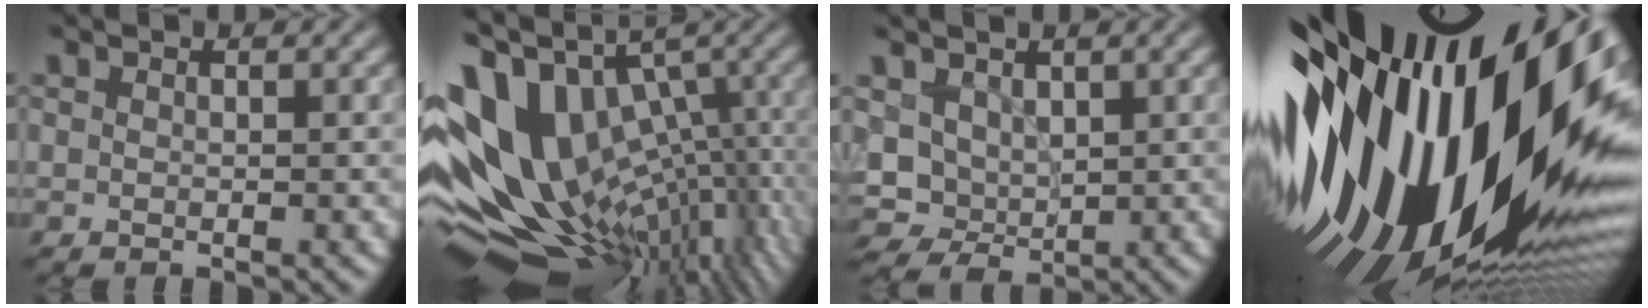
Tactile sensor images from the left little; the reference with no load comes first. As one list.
[{"total": 16.3, "force": [1.1, 9.7, 13.1], "torque": [-0.220, 0.005, 0.031]}, {"total": 4.2, "force": [0.6, 3.5, 2.3], "torque": [-0.037, -0.007, 0.014]}, {"total": 21.2, "force": [-1.0, 10.4, 18.4], "torque": [-0.312, -0.049, -0.030]}]